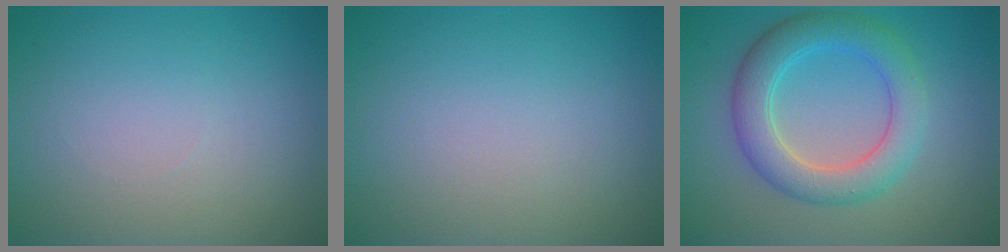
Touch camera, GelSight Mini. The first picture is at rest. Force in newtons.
{"total": 0.0}
{"total": 5.4, "press": 5.4, "slide": 0.2}